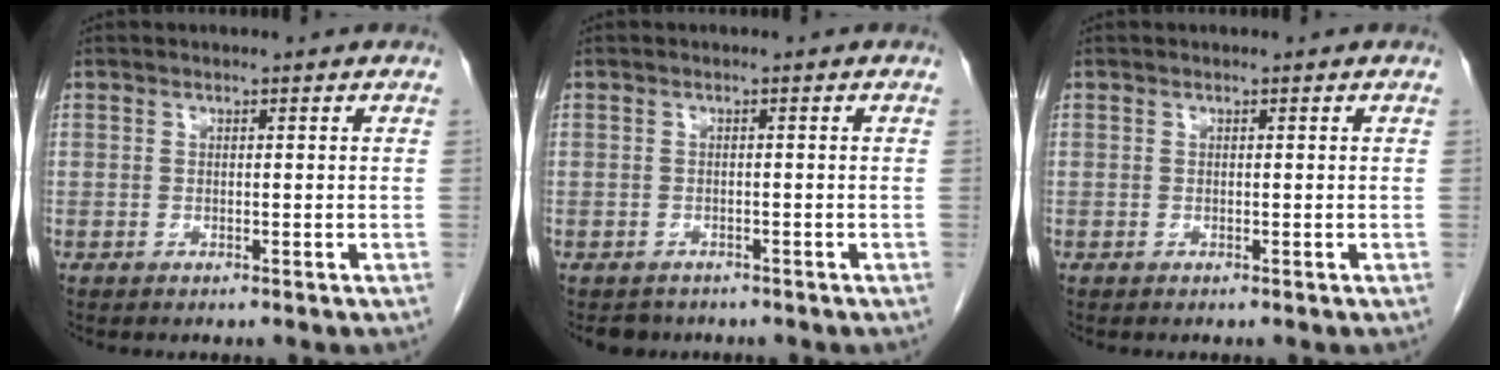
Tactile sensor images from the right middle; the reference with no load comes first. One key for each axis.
{"total": 2.3, "fx": -1.9, "fy": 1.3, "fz": -0.1, "tx": -0.005, "ty": 0.001, "tz": -0.029}
{"total": 0.0}